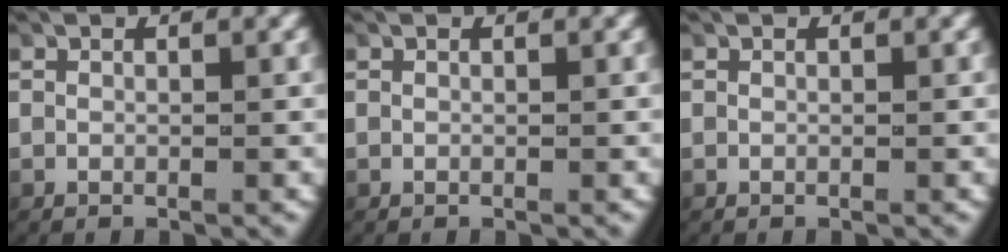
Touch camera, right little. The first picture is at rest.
{"total": 0.0}
{"total": 0.0}